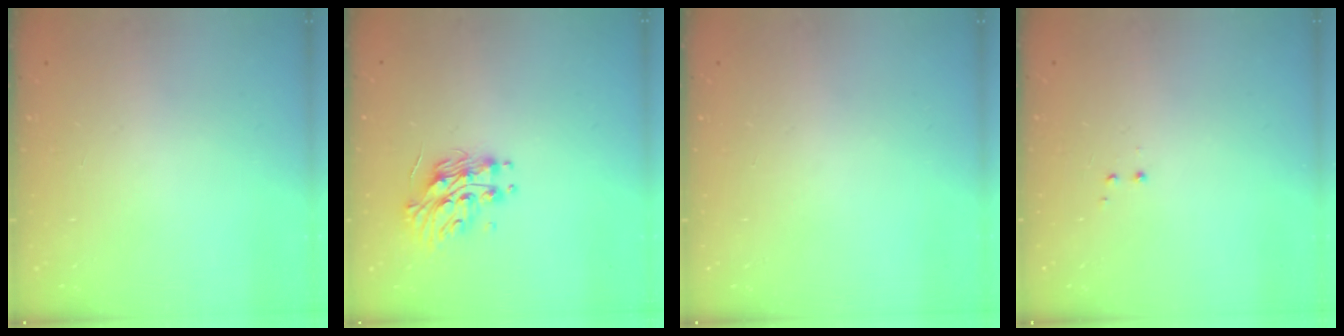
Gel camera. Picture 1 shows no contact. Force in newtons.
{"total": 11.6, "press": 11.6, "slide": 0.0}
{"total": 0.0}
{"total": 1.2, "press": 1.0, "slide": 0.6}